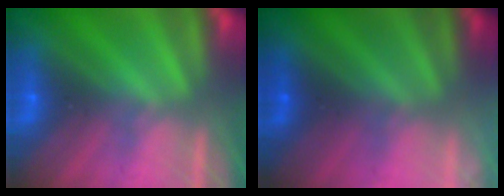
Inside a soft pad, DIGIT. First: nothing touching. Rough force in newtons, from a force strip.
{"total": 2.1}